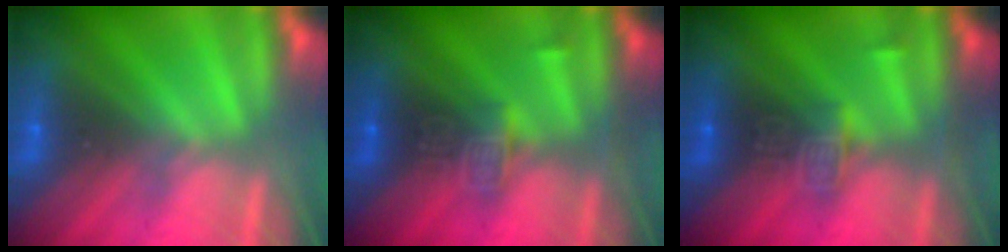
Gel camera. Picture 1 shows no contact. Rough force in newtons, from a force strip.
{"total": 2.9}
{"total": 2.9}